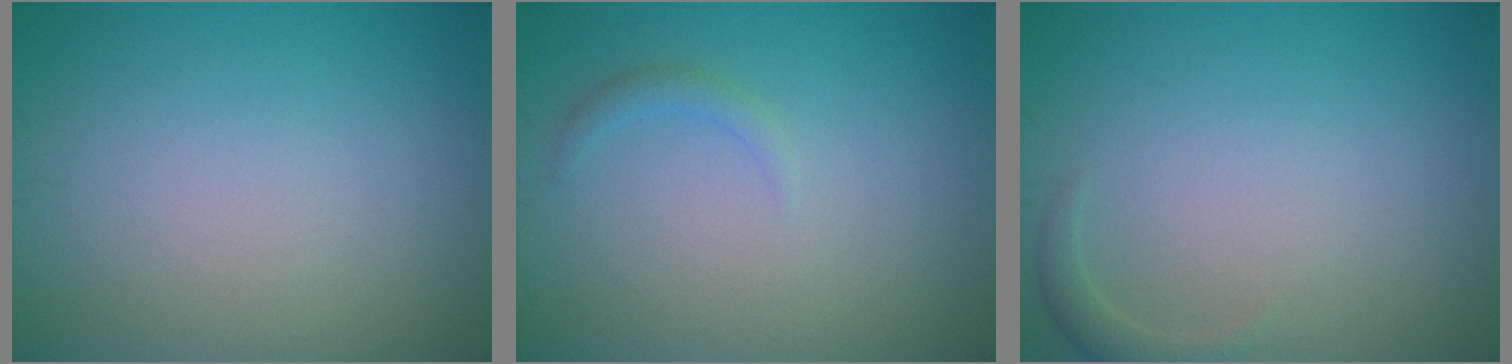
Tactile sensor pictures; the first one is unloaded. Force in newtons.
{"total": 1.0, "press": 1.0, "slide": 0.0}
{"total": 1.2, "press": 1.2, "slide": 0.2}